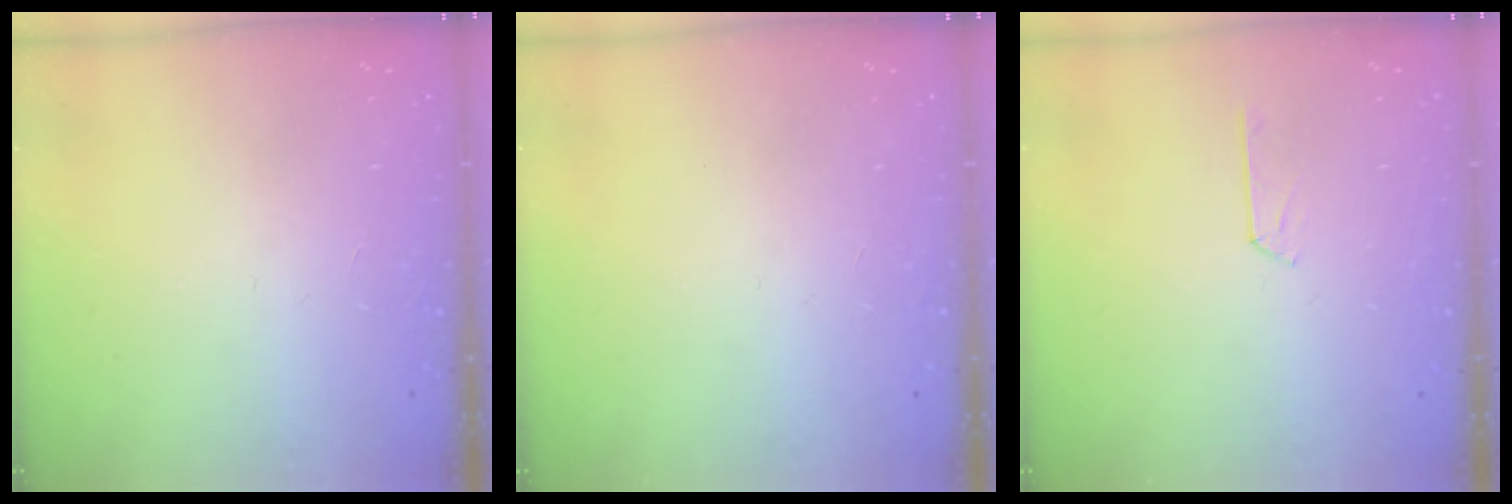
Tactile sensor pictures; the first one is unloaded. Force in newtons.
{"total": 0.0}
{"total": 2.9, "press": 2.9, "slide": 0.3}